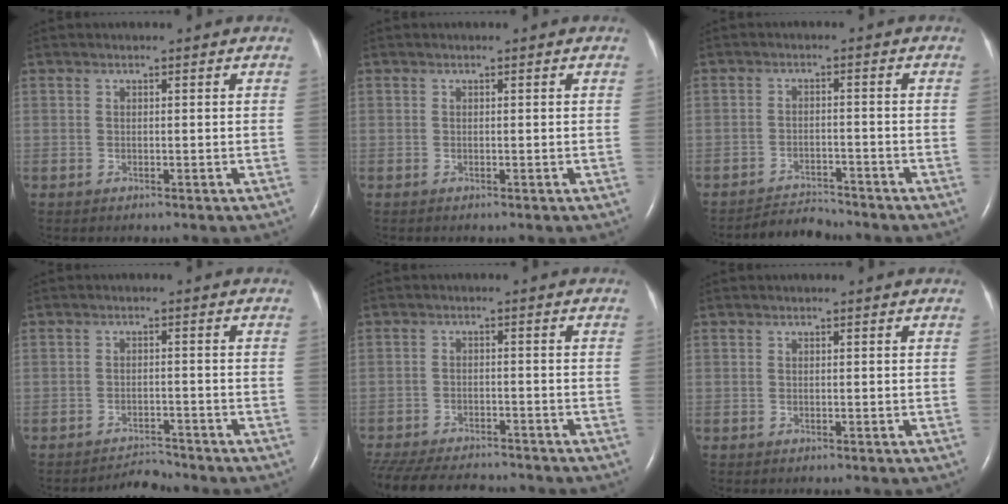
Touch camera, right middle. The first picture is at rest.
{"total": 0.0}
{"total": 3.7, "force": [-3.6, 0.1, -0.7], "torque": [0.007, -0.012, -0.059]}
{"total": 2.8, "force": [-2.7, -0.1, -0.5], "torque": [0.007, -0.013, -0.041]}
{"total": 17.3, "force": [-15.0, 5.1, 7.0], "torque": [-0.194, -0.029, -0.215]}
{"total": 0.0}